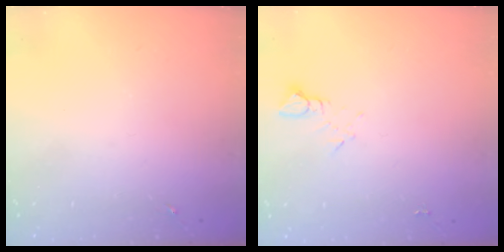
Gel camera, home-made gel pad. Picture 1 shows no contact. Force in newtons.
{"total": 2.7, "press": 2.7, "slide": 0.2}